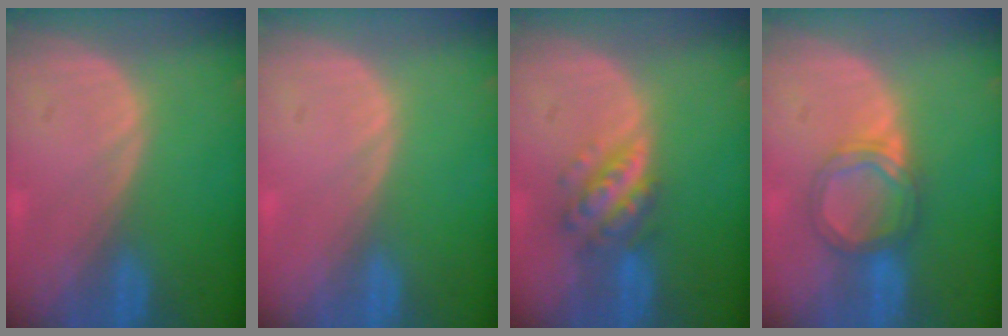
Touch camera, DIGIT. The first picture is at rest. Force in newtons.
{"total": 0.0}
{"total": 5.8, "press": 5.3, "slide": 2.4}
{"total": 5.3, "press": 5.0, "slide": 1.9}